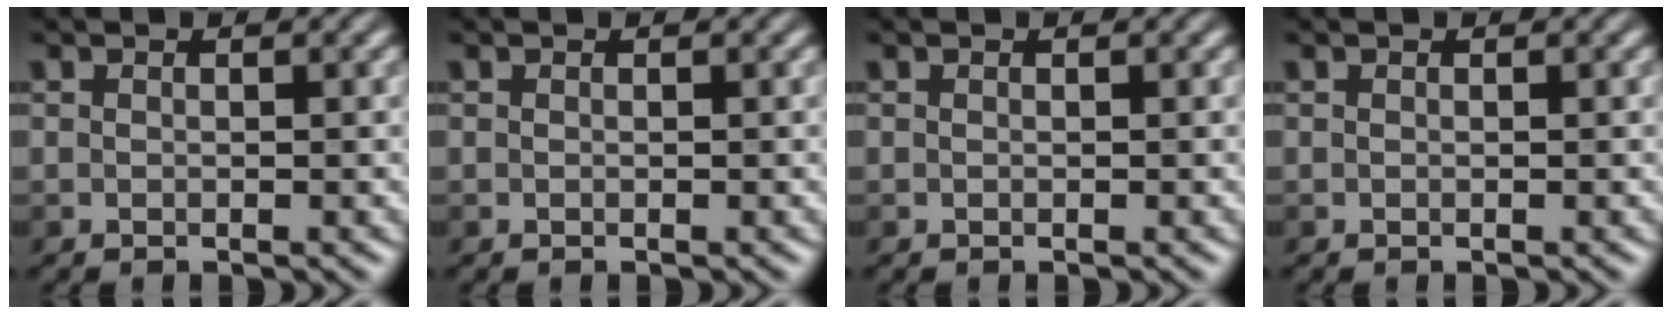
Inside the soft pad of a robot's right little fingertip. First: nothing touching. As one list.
[{"total": 0.0}, {"total": 0.0}, {"total": 0.0}]